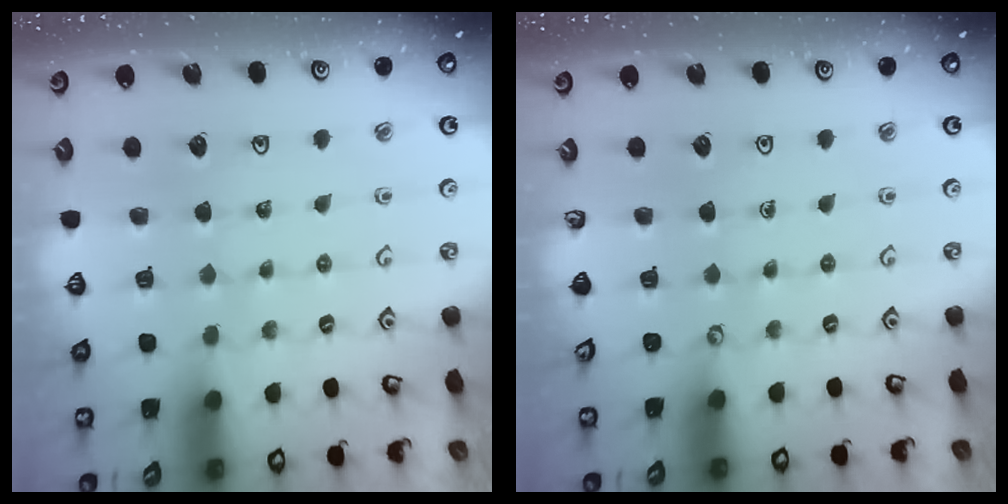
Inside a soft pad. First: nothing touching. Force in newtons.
{"total": 0.0}